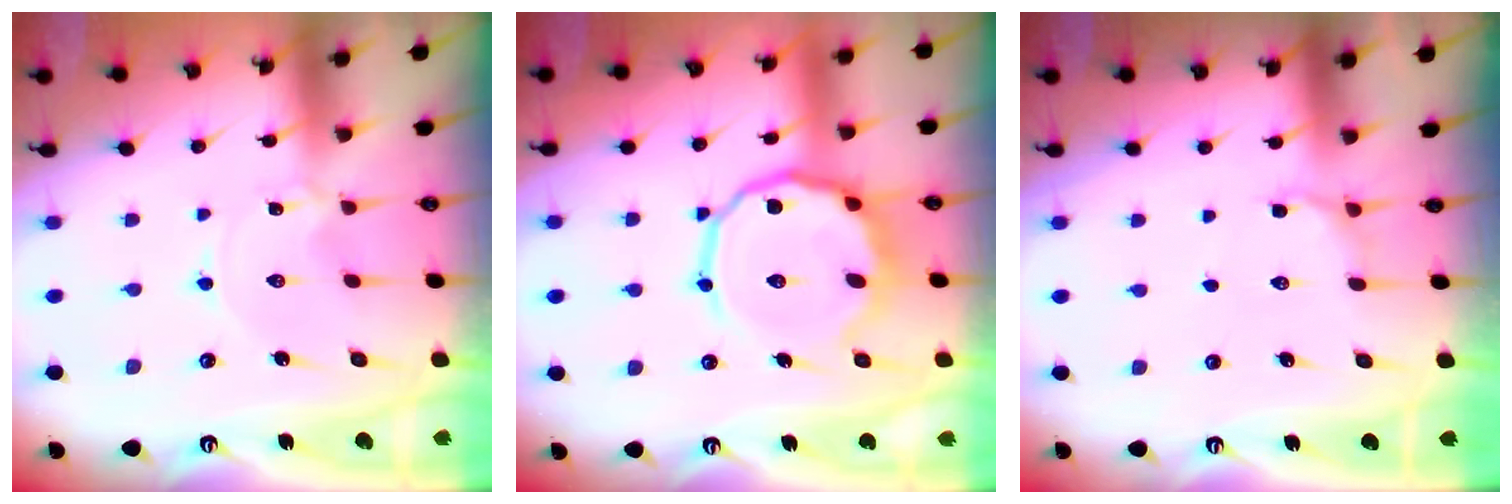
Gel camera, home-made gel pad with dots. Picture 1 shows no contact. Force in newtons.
{"total": 13.3, "press": 13.2, "slide": 2.2}
{"total": 6.0, "press": 5.8, "slide": 1.8}